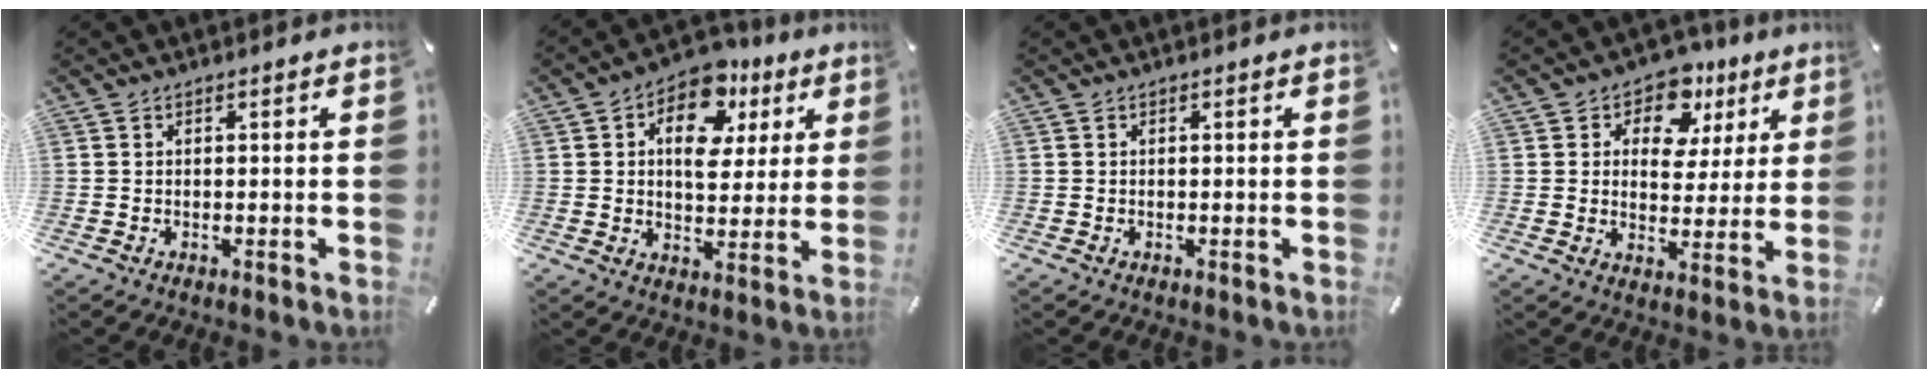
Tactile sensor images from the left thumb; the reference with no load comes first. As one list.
[{"total": 13.4, "force": [5.2, 9.2, 8.2], "torque": [-0.106, -0.024, 0.090]}, {"total": 0.0}, {"total": 9.8, "force": [5.4, 7.0, 4.3], "torque": [-0.059, -0.035, 0.093]}]